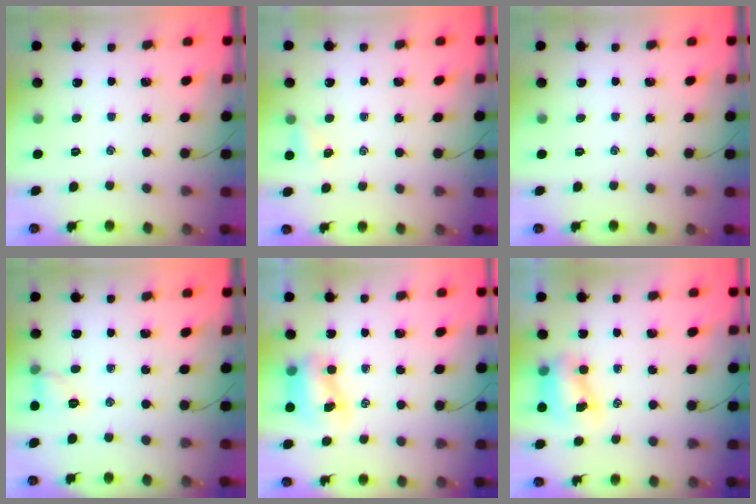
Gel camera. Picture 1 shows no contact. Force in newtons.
{"total": 2.4, "press": 2.3, "slide": 0.9}
{"total": 0.0}
{"total": 6.2, "press": 6.1, "slide": 1.0}
{"total": 7.3, "press": 7.3, "slide": 1.0}
{"total": 7.3, "press": 7.3, "slide": 1.0}